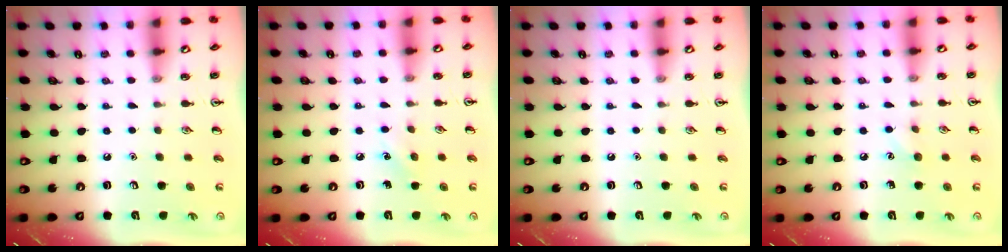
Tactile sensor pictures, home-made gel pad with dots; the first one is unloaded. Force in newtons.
{"total": 4.3, "press": 4.0, "slide": 1.5}
{"total": 0.0}
{"total": 5.2, "press": 5.0, "slide": 1.6}